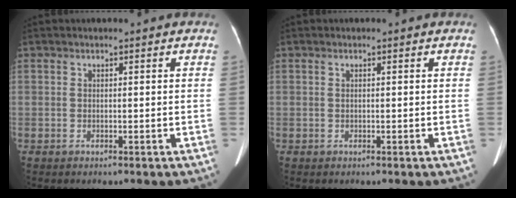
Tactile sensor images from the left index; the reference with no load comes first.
{"total": 0.0}